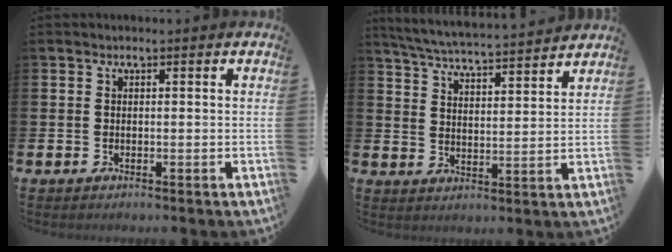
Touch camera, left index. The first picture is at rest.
{"total": 5.6, "force": [5.5, -0.1, 1.1], "torque": [-0.045, -0.043, 0.094]}